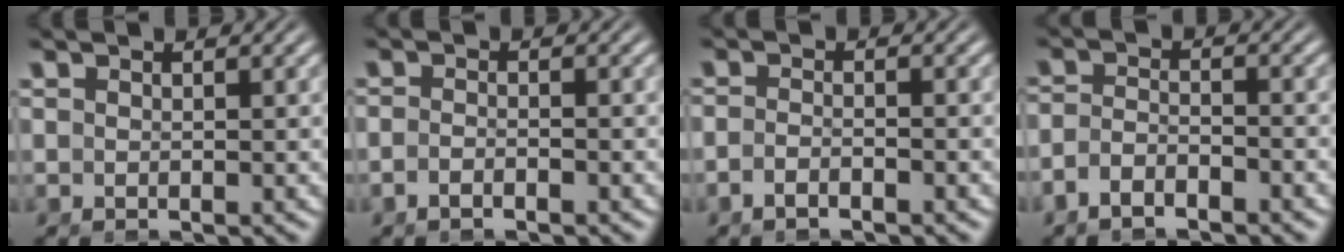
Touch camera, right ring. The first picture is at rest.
{"total": 1.4, "force": [-1.3, -0.1, 0.6], "torque": [-0.012, -0.002, -0.025]}
{"total": 1.8, "force": [-1.6, -0.1, 0.8], "torque": [-0.017, -0.002, -0.029]}
{"total": 3.0, "force": [-2.4, 1.2, 1.3], "torque": [-0.030, -0.012, -0.039]}